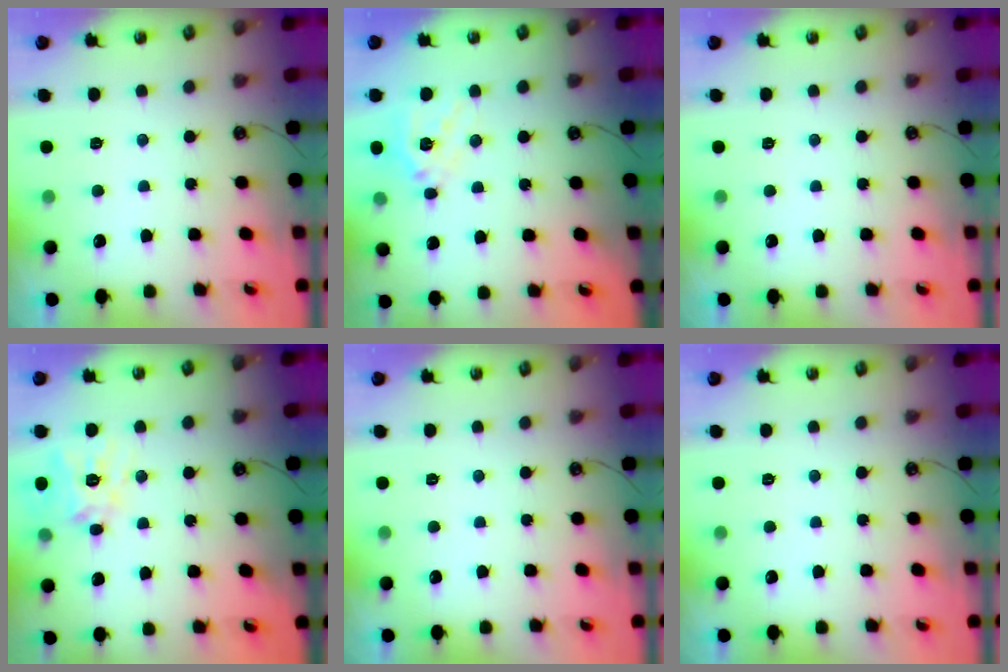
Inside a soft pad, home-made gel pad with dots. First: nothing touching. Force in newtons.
{"total": 13.7, "press": 13.6, "slide": 2.1}
{"total": 0.0}
{"total": 13.5, "press": 13.4, "slide": 1.7}
{"total": 0.0}
{"total": 0.0}